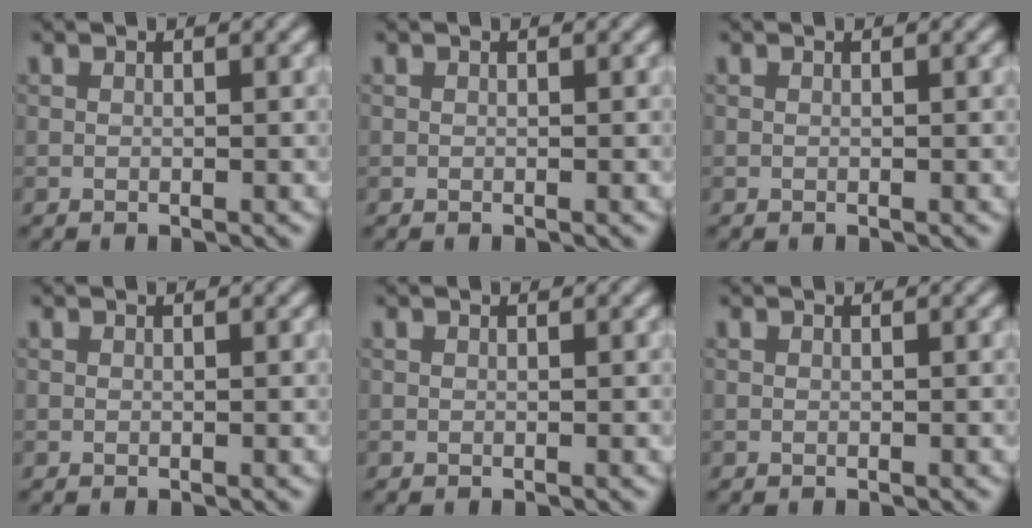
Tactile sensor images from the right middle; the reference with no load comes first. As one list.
[{"total": 0.0}, {"total": 0.0}, {"total": 0.0}, {"total": 0.0}, {"total": 0.0}]